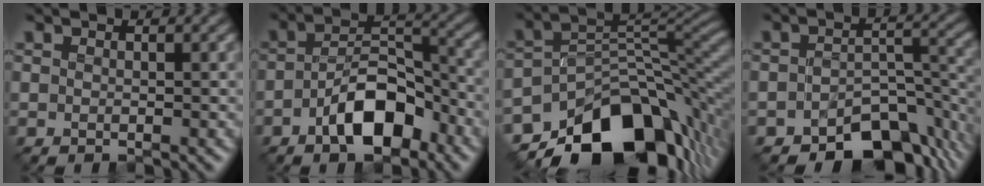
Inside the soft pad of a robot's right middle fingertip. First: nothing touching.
{"total": 6.6, "force": [-3.4, 3.1, 4.8], "torque": [-0.076, 0.007, -0.062]}
{"total": 13.7, "force": [-8.6, 7.3, 7.7], "torque": [-0.125, 0.003, -0.148]}
{"total": 8.2, "force": [-5.8, 3.9, 4.2], "torque": [-0.040, -0.013, -0.091]}